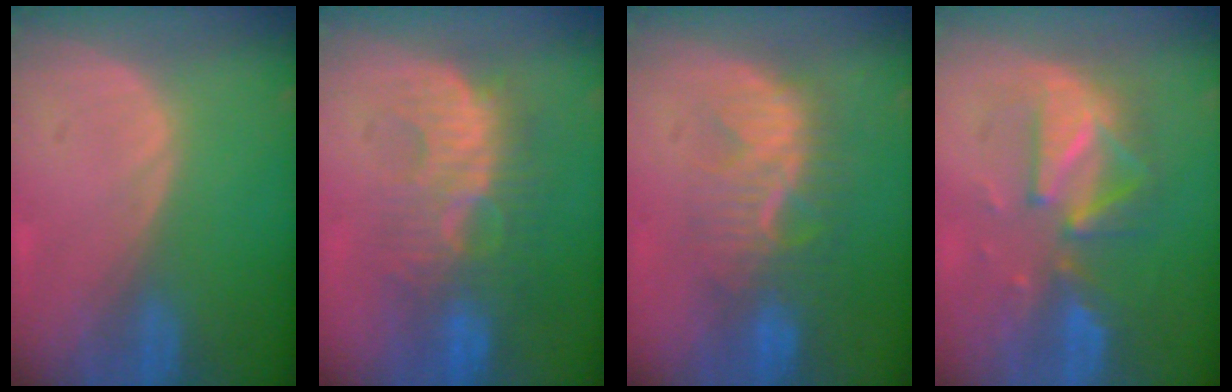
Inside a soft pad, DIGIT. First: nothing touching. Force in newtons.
{"total": 9.1, "press": 8.9, "slide": 1.7}
{"total": 8.6, "press": 8.0, "slide": 2.9}
{"total": 8.2, "press": 8.2, "slide": 0.7}